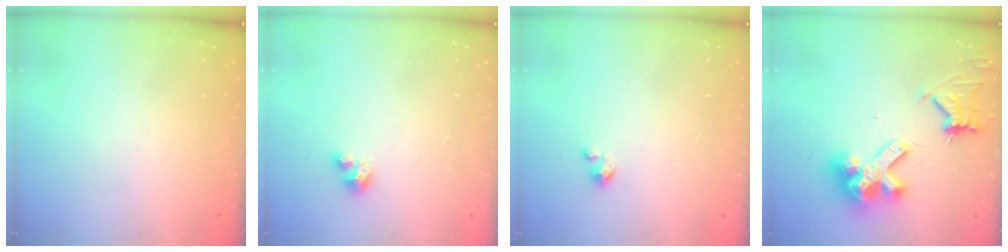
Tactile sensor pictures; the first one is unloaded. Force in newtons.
{"total": 4.1, "press": 4.0, "slide": 0.3}
{"total": 2.1, "press": 2.1, "slide": 0.3}
{"total": 13.3, "press": 13.2, "slide": 1.8}